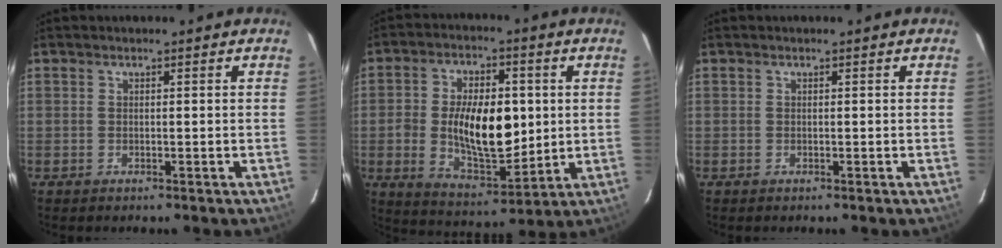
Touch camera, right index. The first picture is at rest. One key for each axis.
{"total": 15.5, "fx": 0.3, "fy": 8.1, "fz": 13.2, "tx": -0.232, "ty": 0.002, "tz": 0.016}
{"total": 0.0}